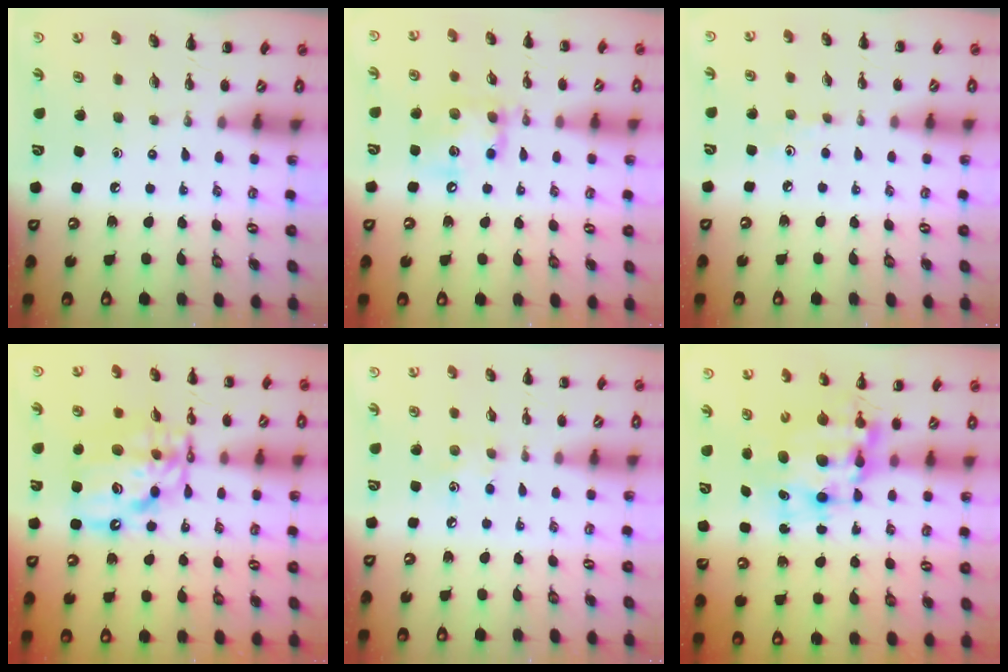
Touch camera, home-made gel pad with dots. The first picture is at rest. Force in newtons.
{"total": 12.9, "press": 12.8, "slide": 1.6}
{"total": 3.5, "press": 3.4, "slide": 1.1}
{"total": 14.0, "press": 13.5, "slide": 3.9}
{"total": 4.6, "press": 4.5, "slide": 1.0}
{"total": 9.4, "press": 9.0, "slide": 2.6}